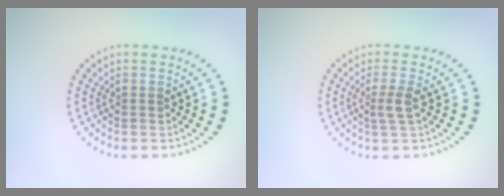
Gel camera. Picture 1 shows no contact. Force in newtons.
{"total": 1.7, "press": 1.3, "slide": 1.1}